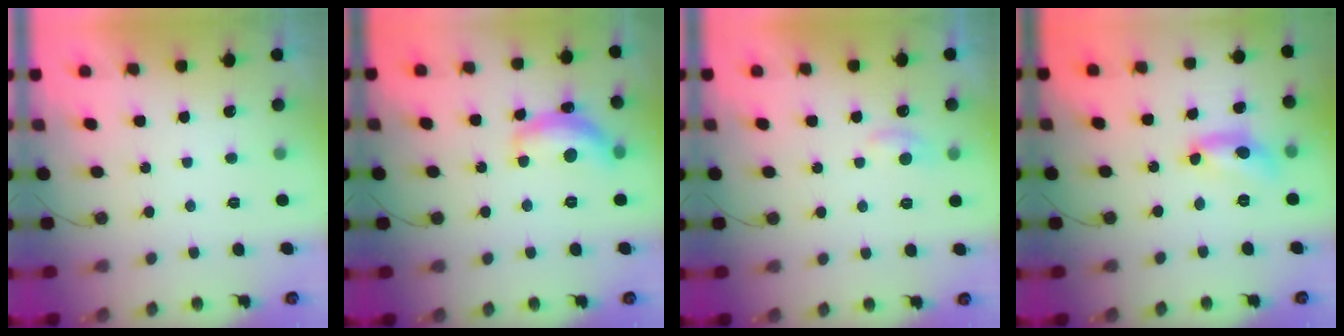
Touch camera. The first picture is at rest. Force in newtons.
{"total": 13.4, "press": 13.3, "slide": 0.5}
{"total": 5.4, "press": 5.4, "slide": 0.6}
{"total": 11.2, "press": 11.2, "slide": 0.7}